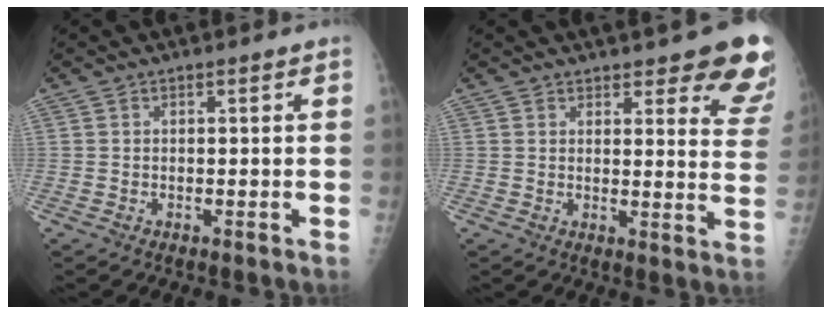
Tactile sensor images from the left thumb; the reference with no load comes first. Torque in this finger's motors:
{"motor_torque": [0.17, 0.24, 0.05, -0.23, 0.08]}